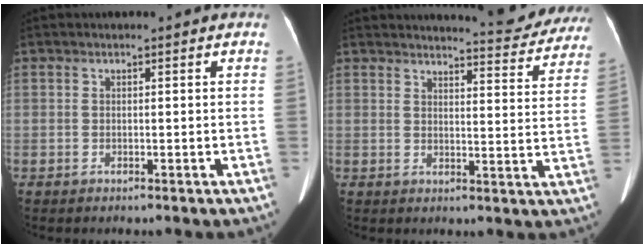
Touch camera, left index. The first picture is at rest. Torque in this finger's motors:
{"motor_torque": [0.54, -1.60, 0.15, 0.08]}